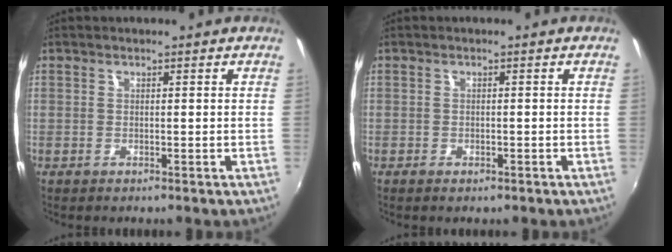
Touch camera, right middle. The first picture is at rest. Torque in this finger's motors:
{"motor_torque": [-0.53, -0.13, -0.05, -0.01]}